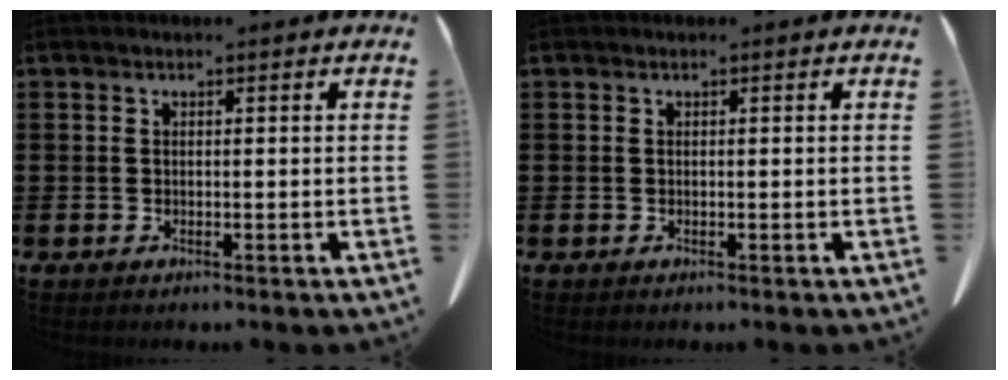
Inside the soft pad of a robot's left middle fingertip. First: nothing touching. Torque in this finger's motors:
{"motor_torque": [0.00, 0.00, -0.02, 0.00]}